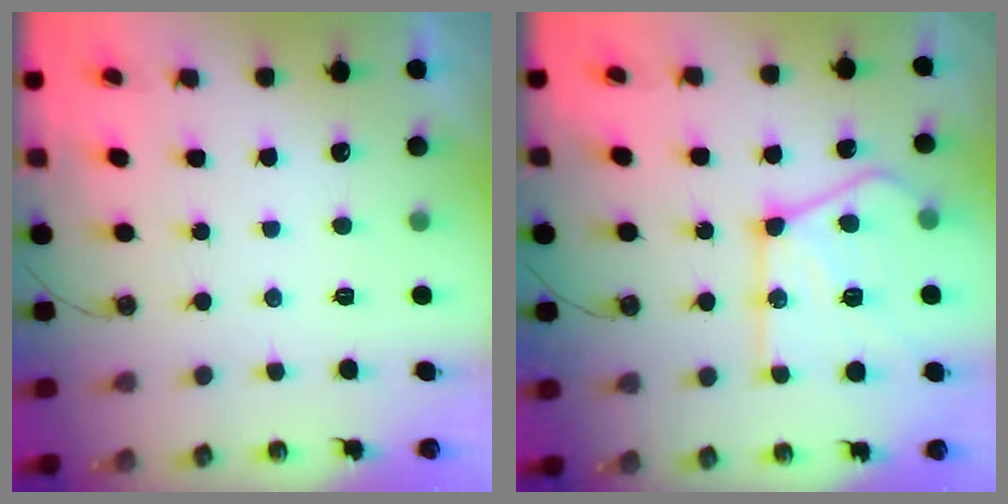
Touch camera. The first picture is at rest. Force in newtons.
{"total": 20.6, "press": 20.5, "slide": 2.4}